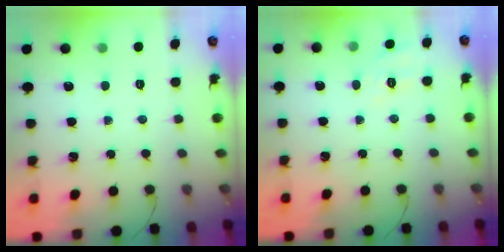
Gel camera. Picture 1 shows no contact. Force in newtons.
{"total": 7.7, "press": 7.4, "slide": 2.0}